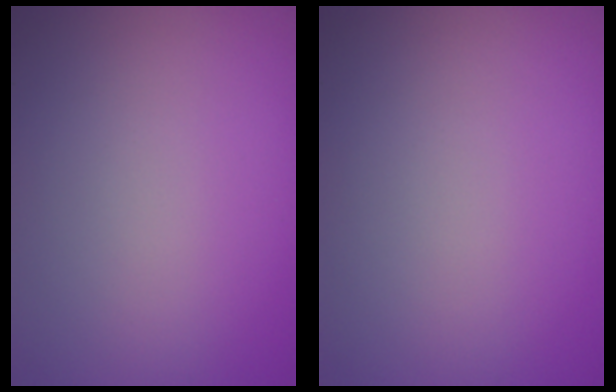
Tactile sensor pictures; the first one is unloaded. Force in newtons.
{"total": 0.0}